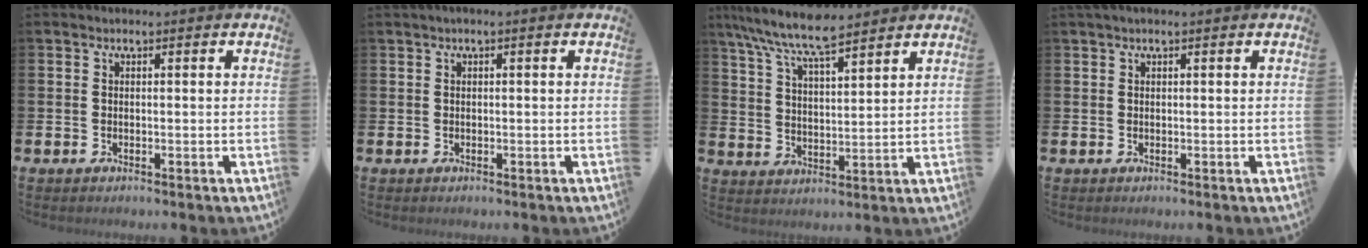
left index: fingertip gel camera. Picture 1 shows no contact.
{"total": 0.6, "force": [0.1, 0.0, 0.6], "torque": [-0.017, 0.005, 0.002]}
{"total": 8.1, "force": [7.3, 1.2, 3.1], "torque": [-0.091, -0.031, 0.133]}
{"total": 0.7, "force": [0.4, 0.0, 0.5], "torque": [-0.011, 0.002, 0.006]}